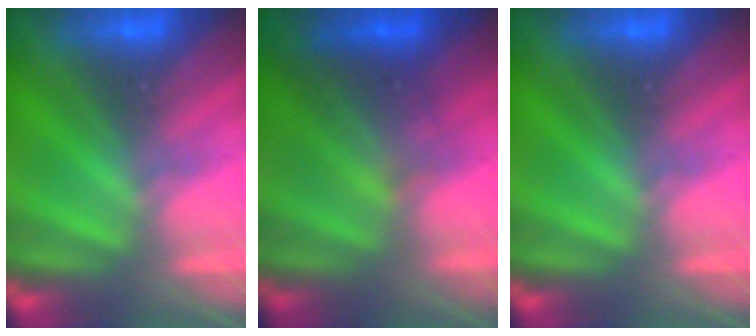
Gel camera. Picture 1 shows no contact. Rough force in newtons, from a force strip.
{"total": 2.4}
{"total": 0.0}